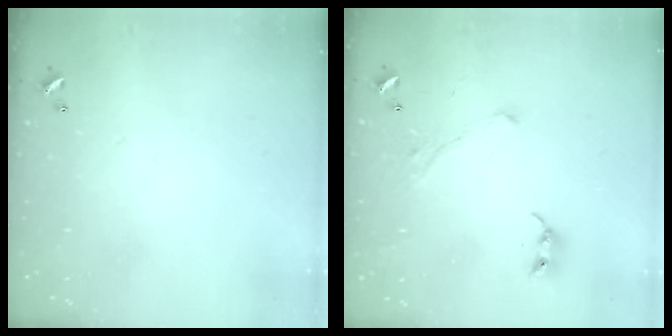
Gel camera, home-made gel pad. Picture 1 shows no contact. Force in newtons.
{"total": 1.8, "press": 1.6, "slide": 0.9}